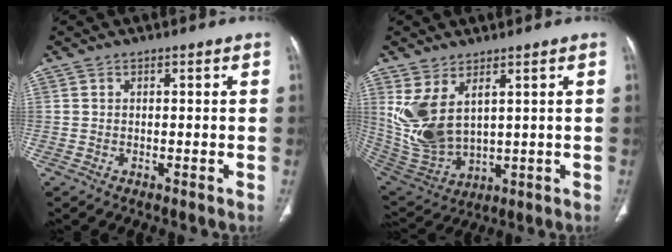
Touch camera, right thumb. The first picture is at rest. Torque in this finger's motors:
{"motor_torque": [-0.05, 0.60, 1.05, 0.90, 0.15]}